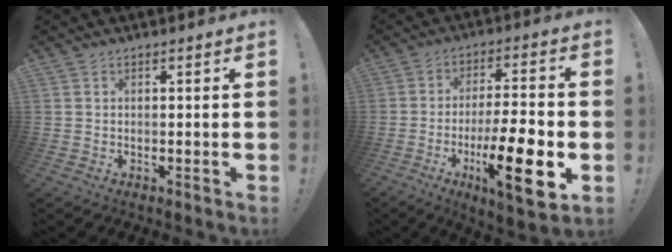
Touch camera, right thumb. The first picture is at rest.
{"total": 17.8, "force": [-5.9, 4.2, 16.2], "torque": [-0.254, 0.016, -0.090]}